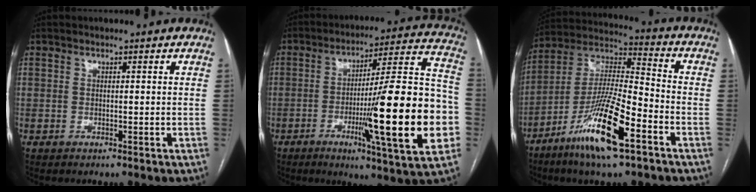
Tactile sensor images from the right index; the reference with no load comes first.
{"total": 23.9, "force": [-5.6, 1.2, 23.2], "torque": [-0.300, -0.001, -0.086]}
{"total": 16.2, "force": [-8.2, 2.0, 13.8], "torque": [-0.271, -0.021, -0.152]}